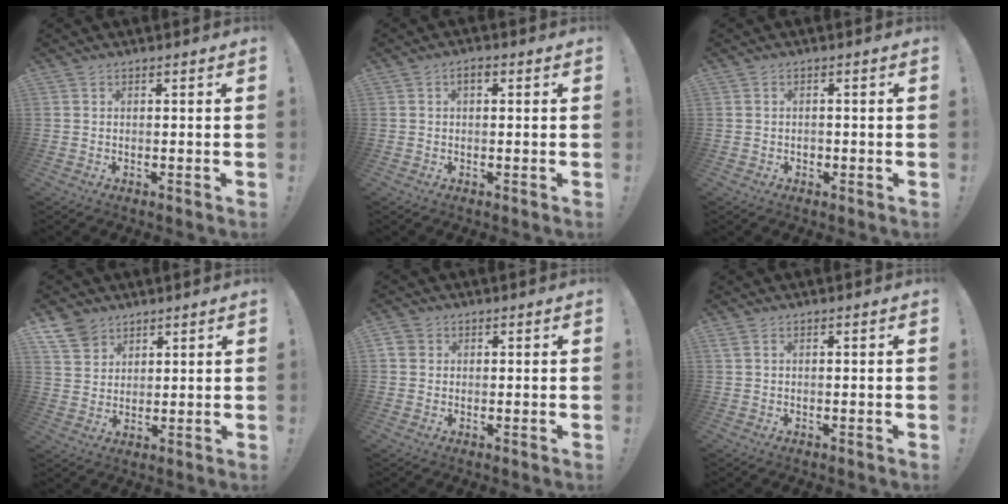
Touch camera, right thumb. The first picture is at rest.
{"total": 2.0, "force": [0.4, 1.0, 1.7], "torque": [-0.026, 0.004, 0.005]}
{"total": 1.3, "force": [-0.7, 1.0, 0.5], "torque": [-0.014, 0.005, -0.012]}
{"total": 8.3, "force": [5.8, 5.5, 2.1], "torque": [-0.044, -0.032, 0.116]}
{"total": 2.5, "force": [1.0, 2.2, 0.7], "torque": [-0.017, 0.002, 0.020]}
{"total": 1.2, "force": [0.6, 0.4, 1.0], "torque": [-0.027, 0.004, 0.014]}